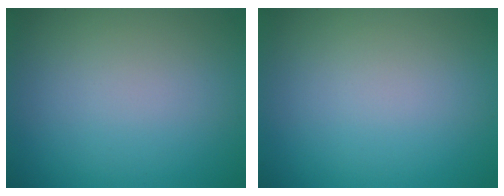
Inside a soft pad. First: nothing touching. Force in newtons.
{"total": 0.0}